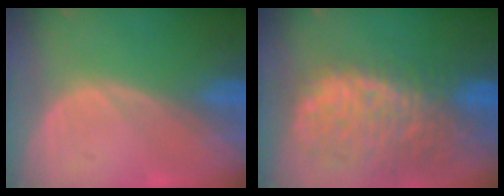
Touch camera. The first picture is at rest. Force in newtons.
{"total": 13.8, "press": 11.3, "slide": 7.9}